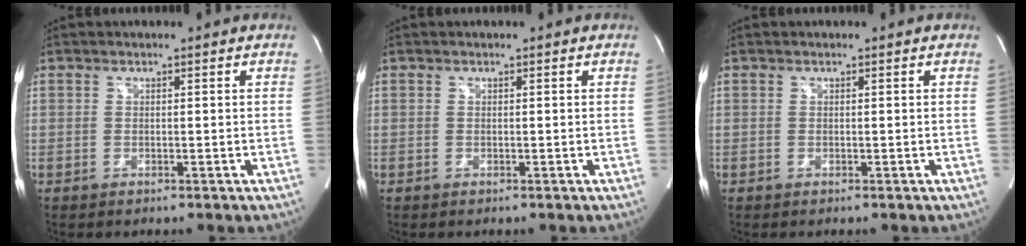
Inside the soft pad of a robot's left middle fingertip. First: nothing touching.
{"total": 0.0}
{"total": 0.0}